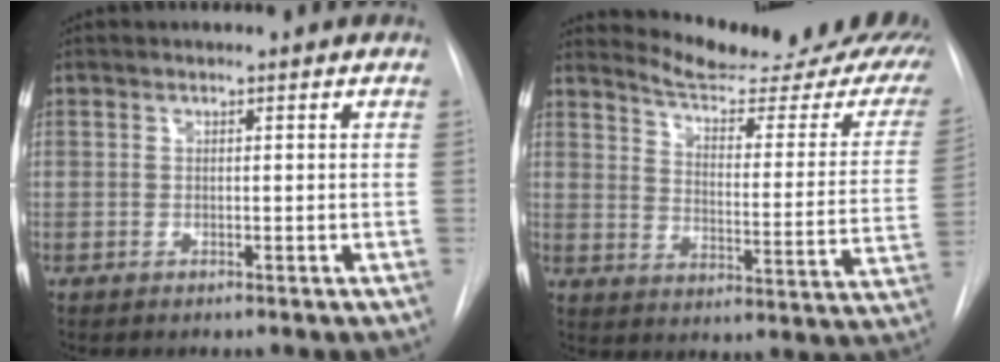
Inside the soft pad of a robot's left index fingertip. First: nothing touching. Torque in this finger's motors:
{"motor_torque": [0.83, -1.20, 0.06, 0.01]}